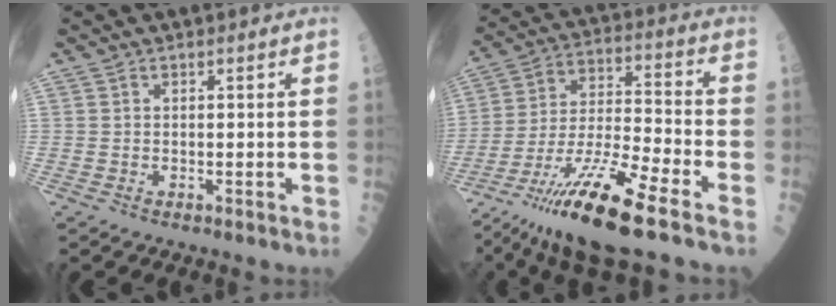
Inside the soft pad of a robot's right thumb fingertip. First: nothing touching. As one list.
[{"total": 20.9, "force": [-12.3, 3.0, 16.6], "torque": [-0.349, 0.022, -0.220]}]